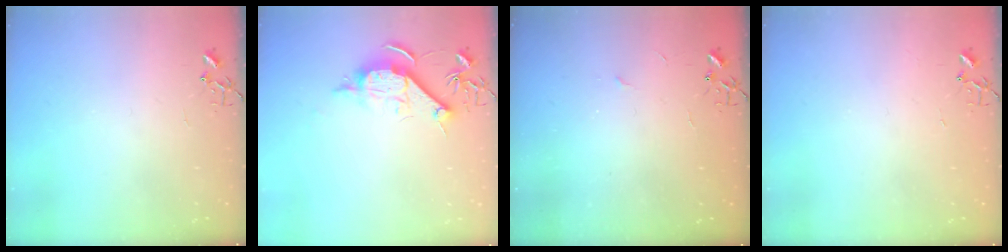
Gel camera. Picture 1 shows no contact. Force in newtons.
{"total": 10.4, "press": 10.4, "slide": 0.4}
{"total": 2.3, "press": 2.3, "slide": 0.4}
{"total": 1.5, "press": 1.5, "slide": 0.3}